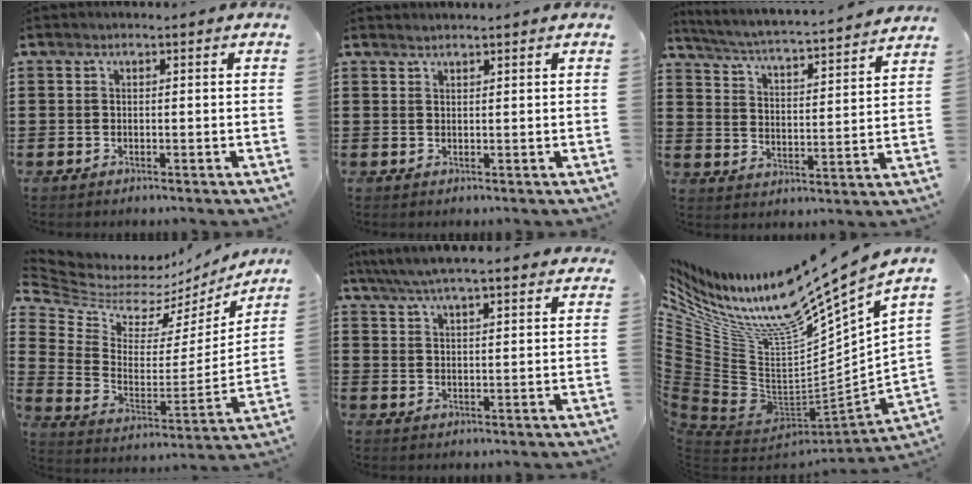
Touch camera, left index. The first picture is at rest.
{"total": 0.7, "force": [0.7, -0.2, 0.2], "torque": [-0.003, -0.002, 0.013]}
{"total": 3.6, "force": [3.4, -0.8, 1.1], "torque": [-0.040, -0.038, 0.046]}
{"total": 4.7, "force": [4.0, 2.1, 1.2], "torque": [-0.055, -0.042, 0.066]}
{"total": 5.3, "force": [4.9, 0.1, 2.0], "torque": [-0.055, -0.022, 0.085]}
{"total": 12.5, "force": [9.6, 1.4, 8.0], "torque": [-0.164, -0.099, 0.136]}